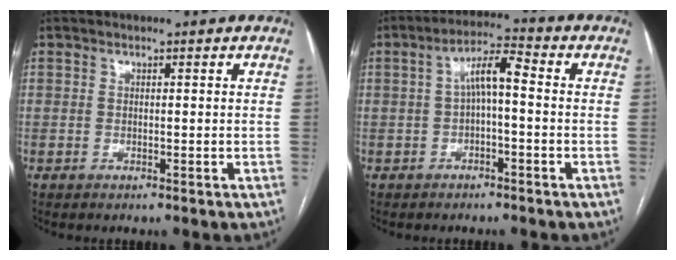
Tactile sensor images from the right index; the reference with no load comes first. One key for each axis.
{"total": 5.7, "fx": 0.0, "fy": 1.3, "fz": 5.6, "tx": -0.100, "ty": 0.026, "tz": -0.001}